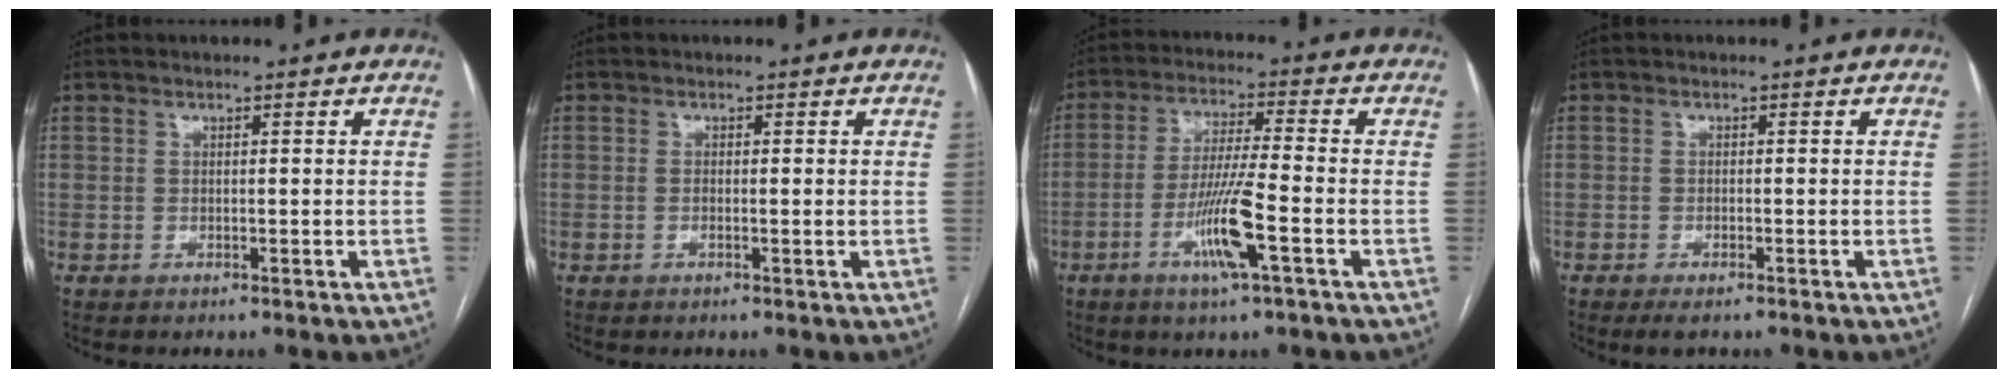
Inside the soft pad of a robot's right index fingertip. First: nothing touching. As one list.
[{"total": 0.9, "force": [-0.1, -0.1, 0.9], "torque": [-0.018, -0.001, -0.002]}, {"total": 9.3, "force": [-3.6, -0.4, 8.6], "torque": [-0.168, -0.010, -0.070]}, {"total": 2.3, "force": [-1.6, 0.5, 1.5], "torque": [-0.026, -0.004, -0.024]}]